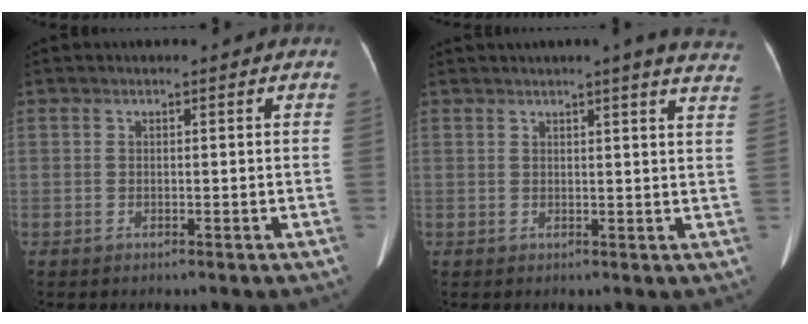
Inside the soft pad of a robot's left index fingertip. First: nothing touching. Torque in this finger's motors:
{"motor_torque": [0.80, -1.03, 0.07, 0.02]}